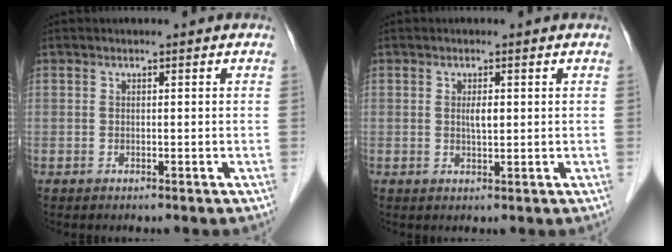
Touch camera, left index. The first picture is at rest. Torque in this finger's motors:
{"motor_torque": [0.19, -0.10, 0.02, 0.04]}